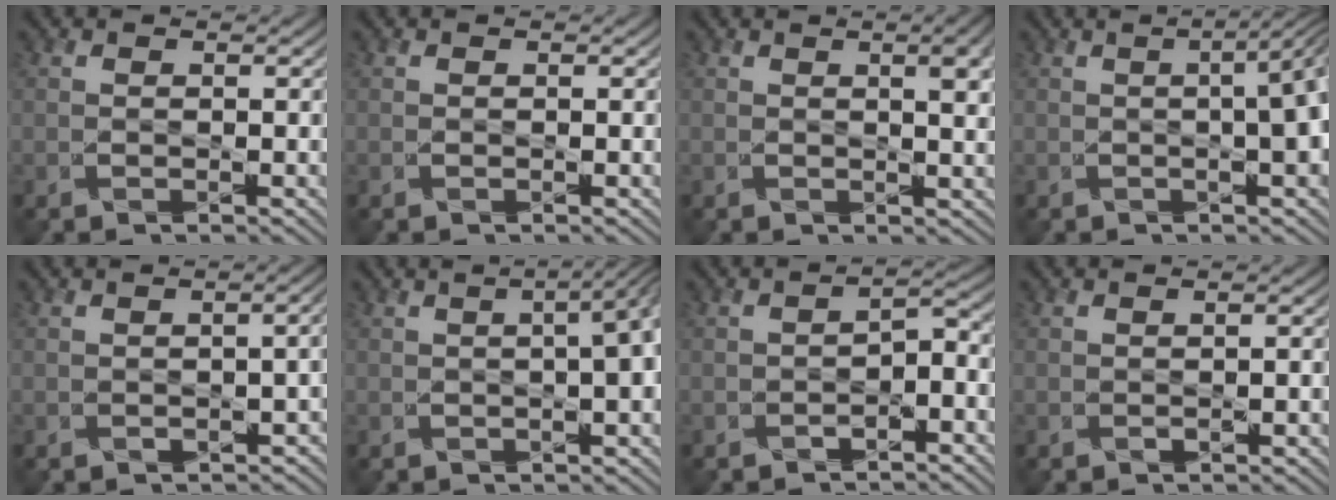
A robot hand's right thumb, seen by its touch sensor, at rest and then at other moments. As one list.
[{"total": 0.0}, {"total": 4.7, "force": [1.5, 1.3, 4.3], "torque": [-0.055, 0.006, 0.023]}, {"total": 8.6, "force": [-0.1, 2.7, 8.1], "torque": [-0.064, 0.018, -0.023]}, {"total": 3.5, "force": [-1.4, 1.5, 2.8], "torque": [-0.033, -0.009, -0.013]}, {"total": 7.9, "force": [0.1, 3.2, 7.2], "torque": [-0.057, 0.025, -0.021]}, {"total": 3.9, "force": [-2.8, 1.6, 2.2], "torque": [-0.027, -0.004, -0.050]}, {"total": 1.4, "force": [-0.9, 0.4, 1.0], "torque": [-0.019, -0.005, -0.010]}]